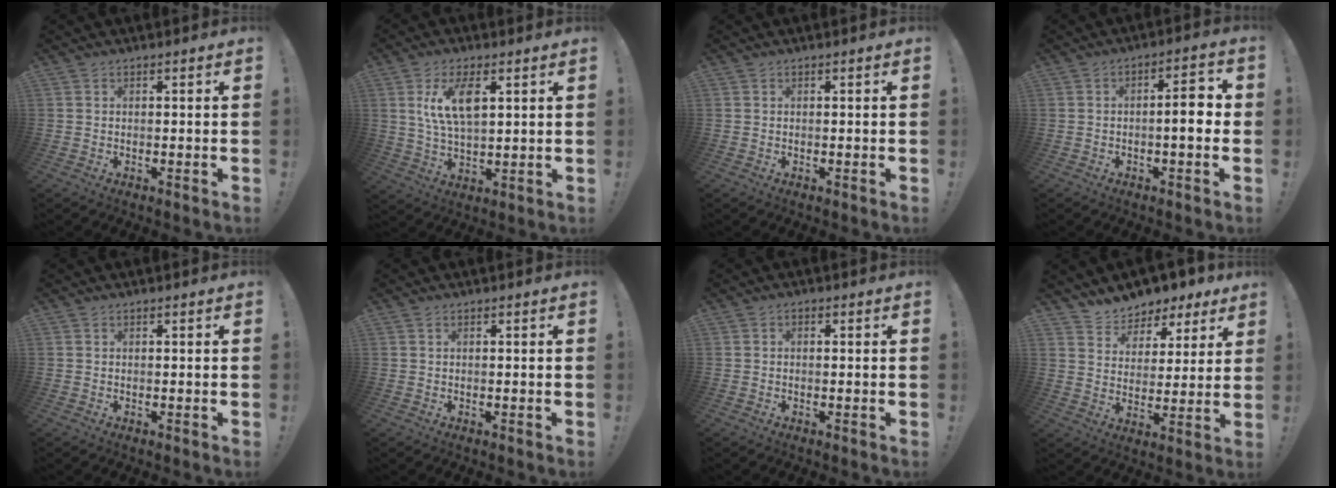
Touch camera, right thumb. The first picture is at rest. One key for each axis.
{"total": 11.4, "fx": 4.3, "fy": 6.2, "fz": 8.7, "tx": -0.155, "ty": -0.006, "tz": 0.073}
{"total": 0.0}
{"total": 6.8, "fx": -0.5, "fy": 1.8, "fz": 6.5, "tx": -0.088, "ty": 0.004, "tz": -0.014}
{"total": 0.0}
{"total": 0.0}
{"total": 0.8, "fx": -0.4, "fy": 0.5, "fz": 0.4, "tx": -0.008, "ty": 0.003, "tz": -0.007}
{"total": 7.8, "fx": 6.9, "fy": 3.5, "fz": 0.1, "tx": -0.010, "ty": -0.070, "tz": 0.130}